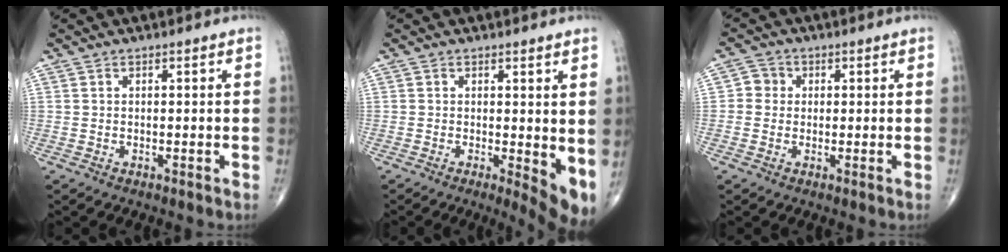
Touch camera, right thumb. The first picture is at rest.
{"total": 6.5, "force": [0.0, 2.4, 6.0], "torque": [-0.074, -0.013, 0.003]}
{"total": 3.1, "force": [0.2, 3.0, 0.7], "torque": [0.010, 0.008, -0.005]}